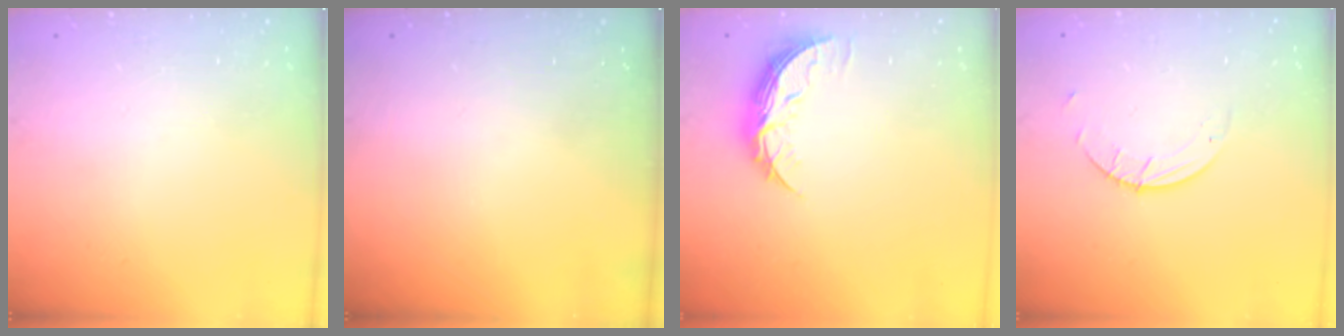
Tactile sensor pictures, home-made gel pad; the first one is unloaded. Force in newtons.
{"total": 0.0}
{"total": 8.2, "press": 8.2, "slide": 0.5}
{"total": 1.9, "press": 1.9, "slide": 0.1}